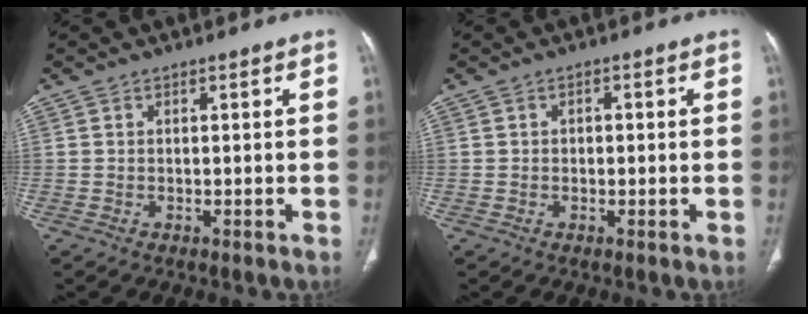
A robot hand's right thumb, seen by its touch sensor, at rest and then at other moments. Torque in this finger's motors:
{"motor_torque": [-0.44, 0.40, -0.02, 0.11, 0.06]}